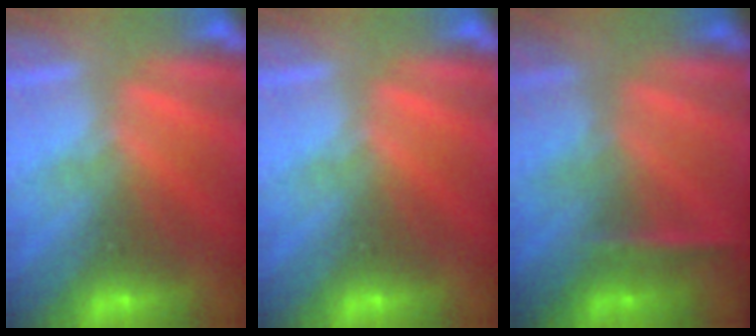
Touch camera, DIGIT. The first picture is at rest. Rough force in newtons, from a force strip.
{"total": 0.0}
{"total": 2.4}